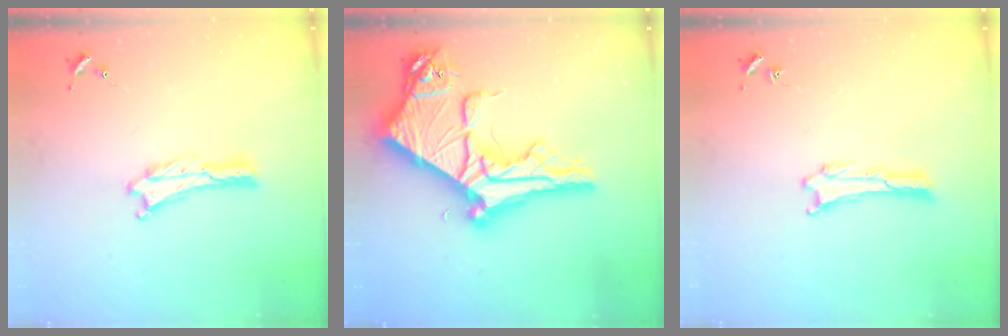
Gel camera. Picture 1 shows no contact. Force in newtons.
{"total": 13.5, "press": 13.4, "slide": 1.4}
{"total": 0.0}